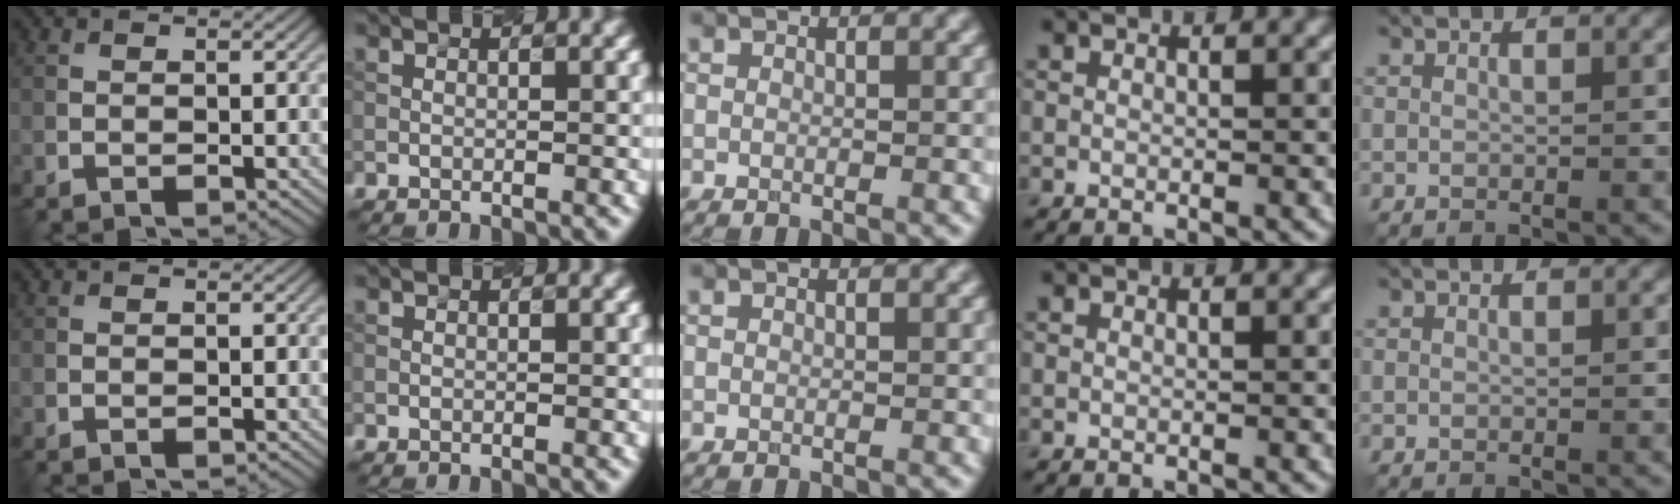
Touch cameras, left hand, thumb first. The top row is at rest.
{}